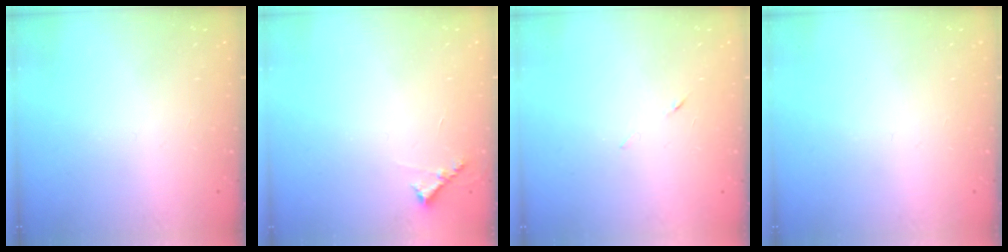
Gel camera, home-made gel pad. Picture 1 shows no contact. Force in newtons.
{"total": 5.8, "press": 5.8, "slide": 0.5}
{"total": 4.5, "press": 4.5, "slide": 0.6}
{"total": 0.0}